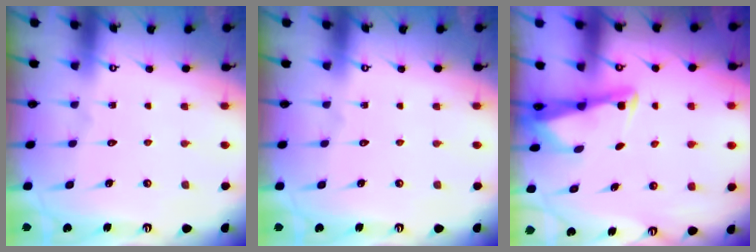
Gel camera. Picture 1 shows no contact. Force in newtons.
{"total": 0.0}
{"total": 2.7, "press": 2.6, "slide": 0.2}